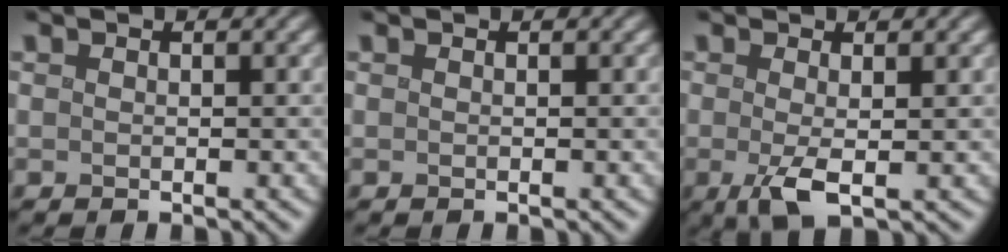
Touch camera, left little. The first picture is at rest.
{"total": 0.0}
{"total": 2.4, "force": [-0.5, 0.4, 2.4], "torque": [-0.049, -0.004, -0.007]}